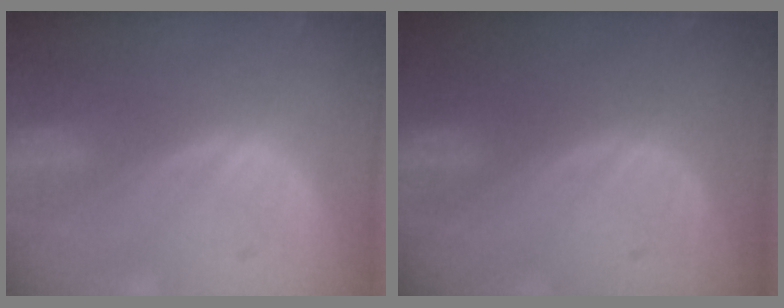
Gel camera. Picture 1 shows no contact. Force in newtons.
{"total": 0.0}